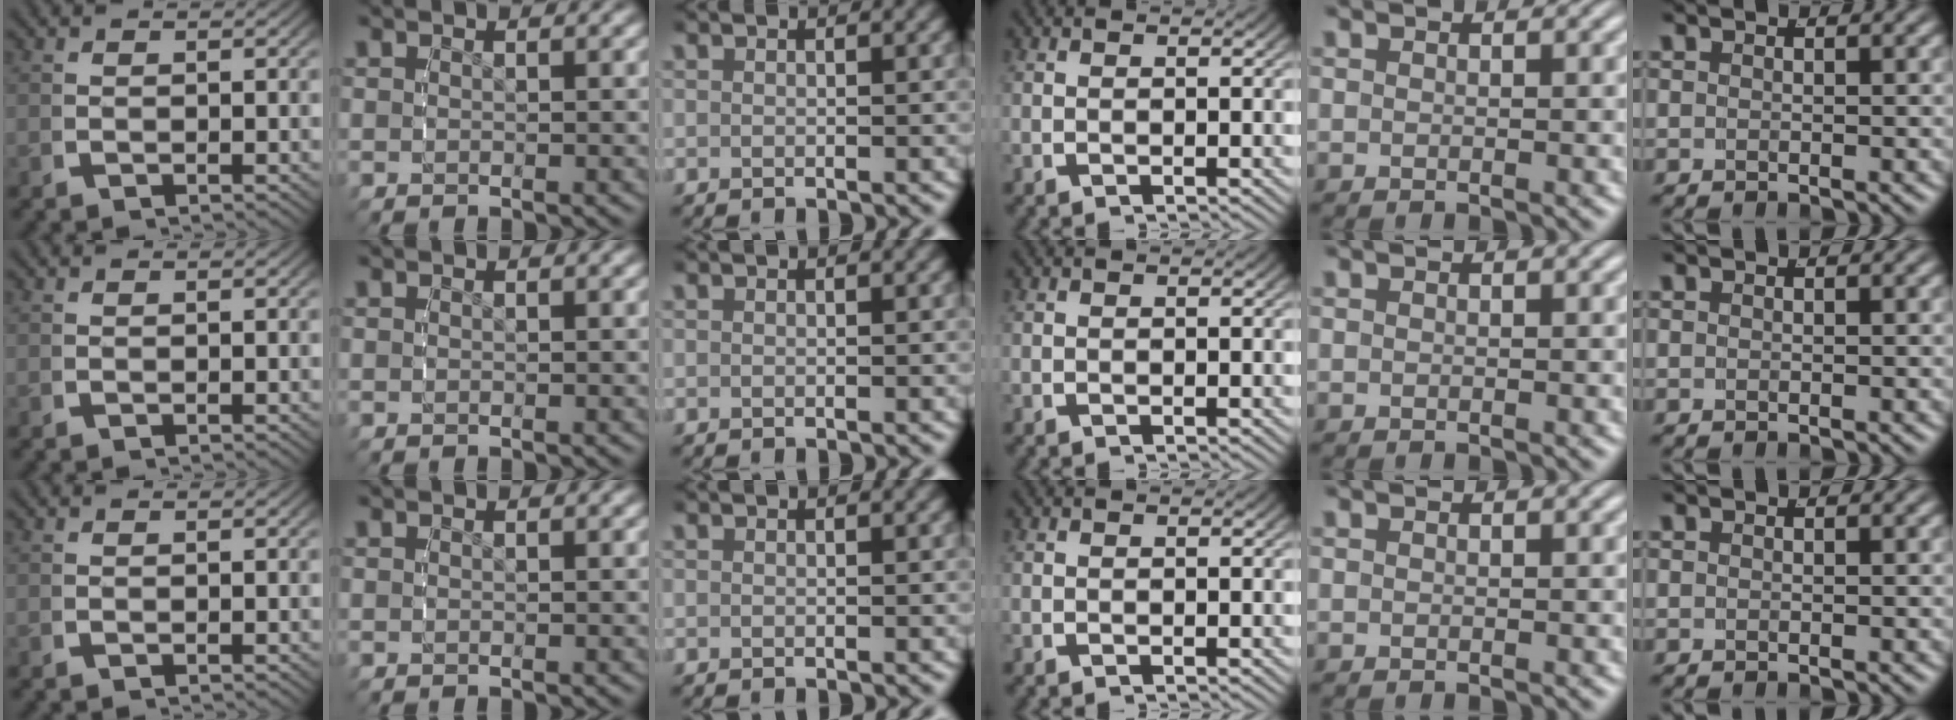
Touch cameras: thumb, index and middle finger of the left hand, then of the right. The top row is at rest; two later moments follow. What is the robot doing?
{"motion": "reach", "object": "pencil case"}